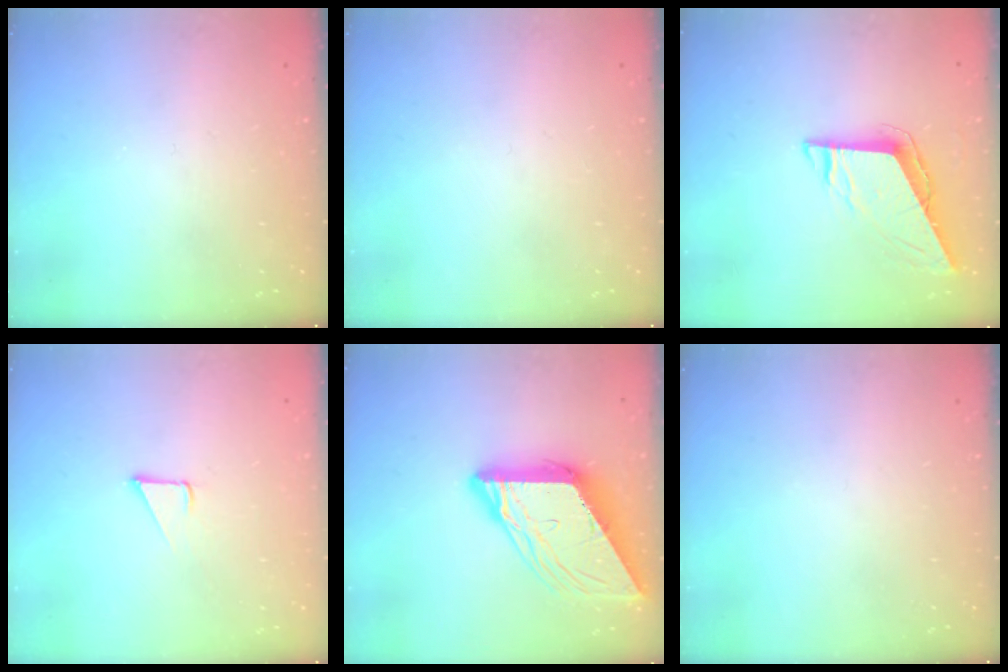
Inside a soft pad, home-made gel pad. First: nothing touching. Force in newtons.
{"total": 0.0}
{"total": 7.5, "press": 7.5, "slide": 0.3}
{"total": 3.2, "press": 3.2, "slide": 0.1}
{"total": 14.2, "press": 14.1, "slide": 1.5}
{"total": 0.0}